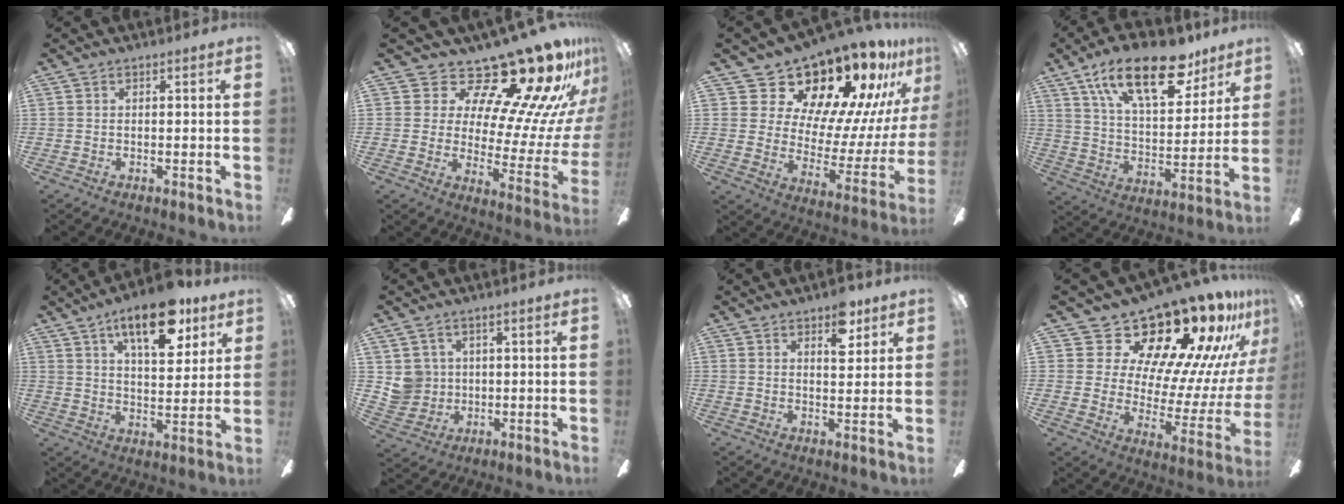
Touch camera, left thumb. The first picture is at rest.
{"total": 21.9, "force": [16.7, 7.4, 12.1], "torque": [-0.180, -0.141, 0.276]}
{"total": 17.2, "force": [15.1, 6.6, 5.1], "torque": [-0.081, -0.144, 0.265]}
{"total": 21.6, "force": [13.7, 9.5, 13.7], "torque": [-0.224, -0.064, 0.234]}
{"total": 15.9, "force": [9.4, 6.9, 10.9], "torque": [-0.160, -0.032, 0.154]}
{"total": 6.6, "force": [1.7, 6.4, 0.7], "torque": [-0.016, 0.002, 0.036]}
{"total": 7.1, "force": [4.6, 3.6, 4.0], "torque": [-0.042, -0.017, 0.076]}
{"total": 24.1, "force": [19.6, 9.8, 10.0], "torque": [-0.148, -0.152, 0.342]}